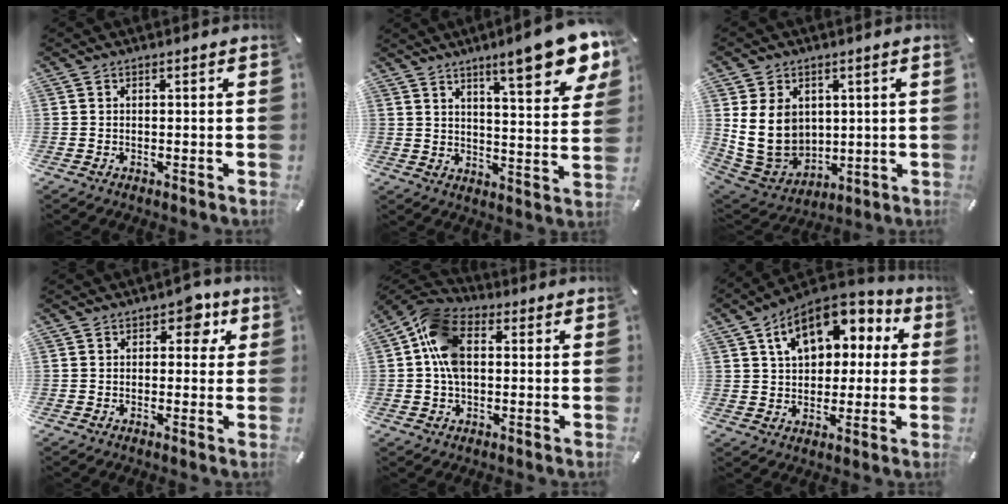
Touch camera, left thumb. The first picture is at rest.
{"total": 14.6, "force": [10.2, 3.2, 10.0], "torque": [-0.142, -0.062, 0.162]}
{"total": 12.7, "force": [2.3, 10.9, 6.2], "torque": [-0.140, -0.021, 0.045]}
{"total": 5.5, "force": [2.2, 3.7, 3.4], "torque": [-0.019, -0.007, 0.026]}
{"total": 11.8, "force": [1.3, 8.2, 8.4], "torque": [-0.183, 0.013, 0.022]}
{"total": 13.5, "force": [5.7, 9.7, 7.4], "torque": [-0.122, -0.022, 0.106]}